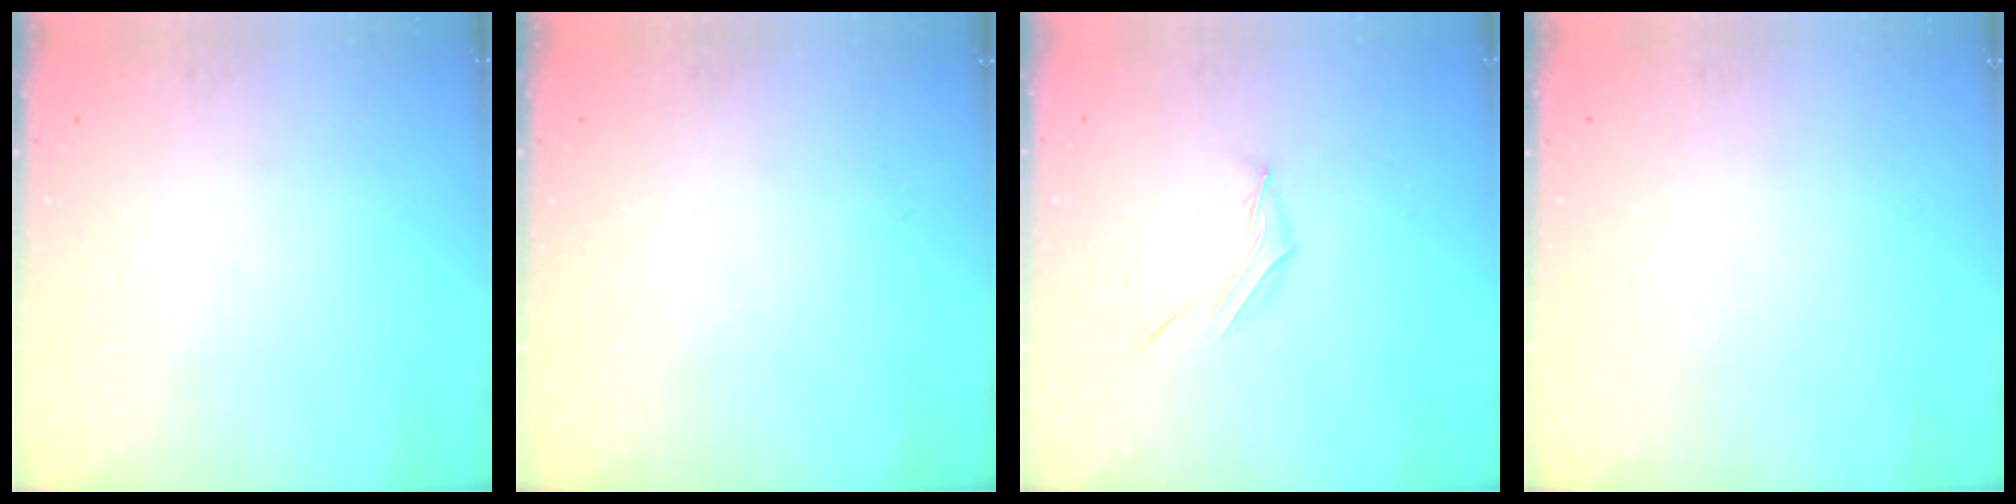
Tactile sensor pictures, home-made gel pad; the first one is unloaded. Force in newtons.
{"total": 0.0}
{"total": 6.8, "press": 6.6, "slide": 1.9}
{"total": 0.0}